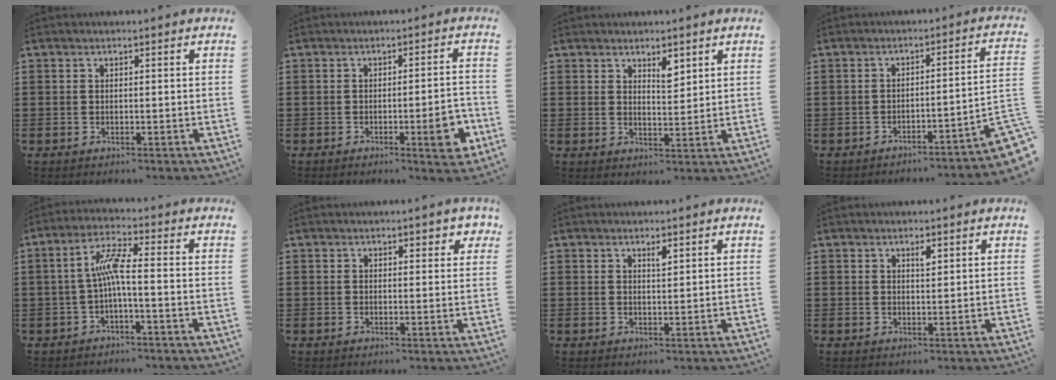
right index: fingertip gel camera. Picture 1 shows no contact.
{"total": 5.9, "force": [-2.4, 1.3, 5.2], "torque": [-0.069, -0.007, -0.036]}
{"total": 3.2, "force": [2.5, 1.4, 1.5], "torque": [-0.018, -0.001, 0.041]}
{"total": 3.4, "force": [-2.6, -0.4, 2.2], "torque": [-0.041, -0.018, -0.055]}
{"total": 6.0, "force": [-0.8, 1.0, 5.9], "torque": [-0.124, 0.001, -0.024]}
{"total": 1.6, "force": [1.1, 0.9, 0.8], "torque": [-0.003, 0.002, 0.016]}
{"total": 1.4, "force": [1.0, 0.4, 0.9], "torque": [-0.011, -0.002, 0.016]}
{"total": 1.5, "force": [1.0, 0.5, 1.1], "torque": [-0.015, 0.000, 0.015]}